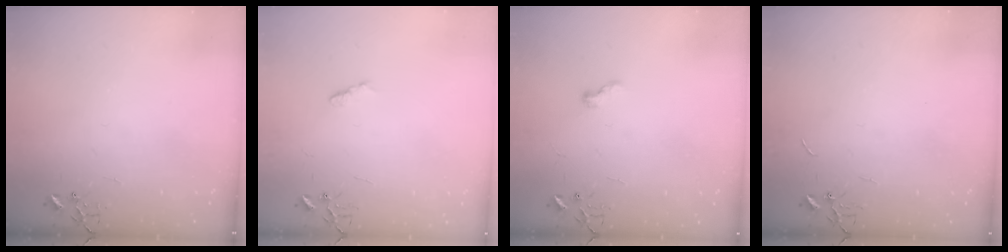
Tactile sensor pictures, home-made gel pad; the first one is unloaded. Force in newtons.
{"total": 5.9, "press": 5.8, "slide": 0.7}
{"total": 5.1, "press": 5.0, "slide": 0.6}
{"total": 0.7, "press": 0.7, "slide": 0.1}